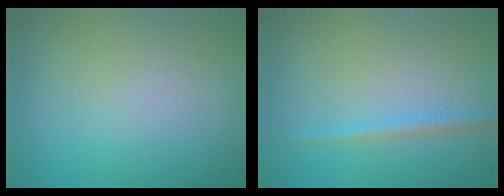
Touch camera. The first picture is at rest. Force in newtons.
{"total": 1.3, "press": 1.3, "slide": 0.1}